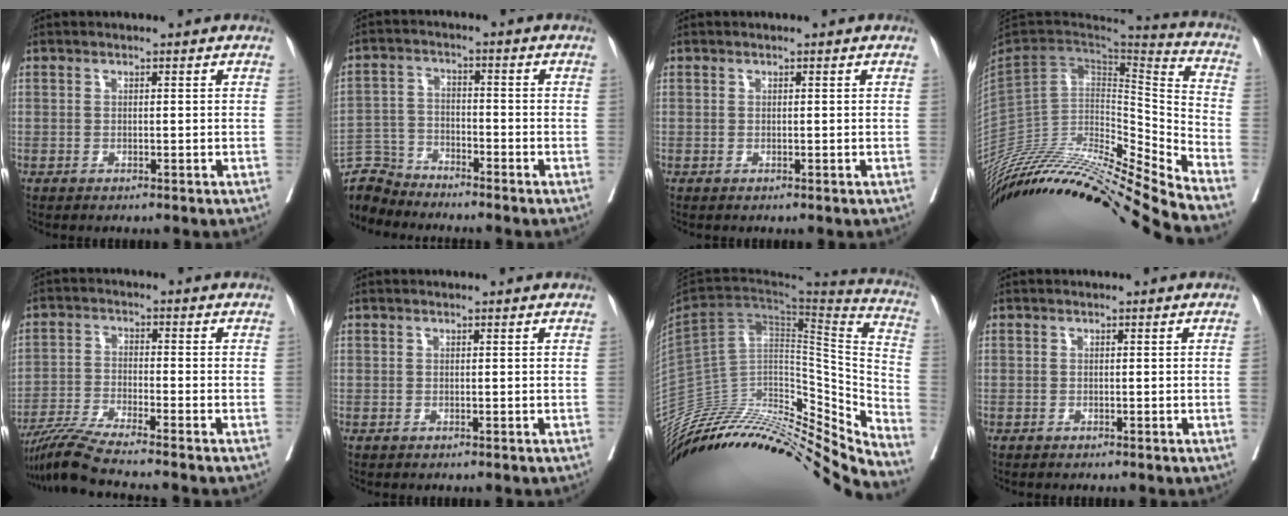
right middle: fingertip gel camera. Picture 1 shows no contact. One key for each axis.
{"total": 6.4, "fx": -6.2, "fy": 0.8, "fz": -1.2, "tx": 0.021, "ty": 0.002, "tz": -0.125}
{"total": 0.0}
{"total": 29.9, "fx": -26.2, "fy": 0.1, "fz": 14.6, "tx": -0.208, "ty": -0.031, "tz": -0.424}
{"total": 7.6, "fx": -6.8, "fy": -1.9, "fz": 3.0, "tx": -0.058, "ty": -0.024, "tz": -0.127}
{"total": 0.0}
{"total": 35.5, "fx": -31.5, "fy": 6.7, "fz": 15.0, "tx": -0.192, "ty": -0.010, "tz": -0.462}
{"total": 0.0}